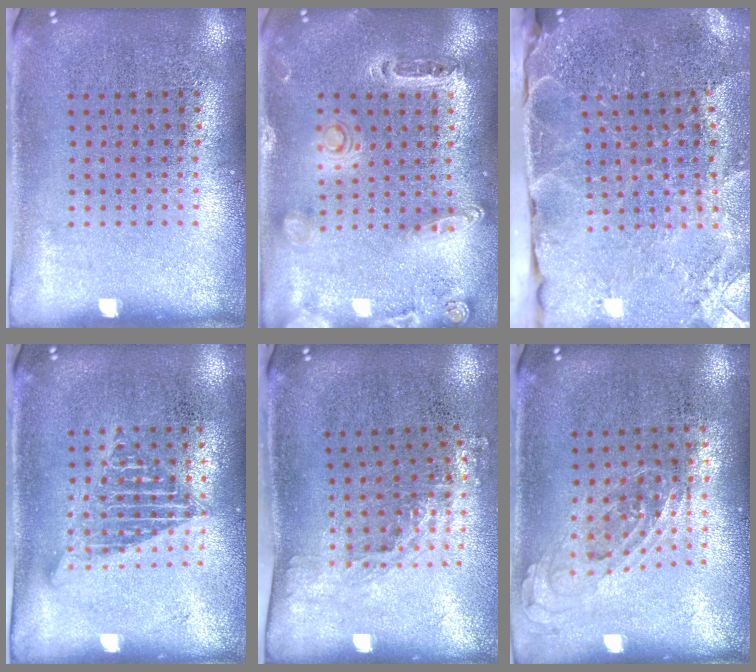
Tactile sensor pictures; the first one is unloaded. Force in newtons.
{"total": 1.0, "press": 1.0, "slide": 0.3}
{"total": 3.3, "press": 3.1, "slide": 1.2}
{"total": 1.3, "press": 1.2, "slide": 0.6}
{"total": 1.4, "press": 1.1, "slide": 0.9}
{"total": 0.8, "press": 0.7, "slide": 0.3}